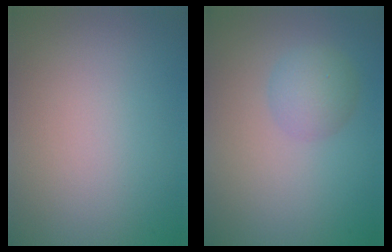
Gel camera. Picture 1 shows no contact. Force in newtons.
{"total": 2.6, "press": 2.6, "slide": 0.1}